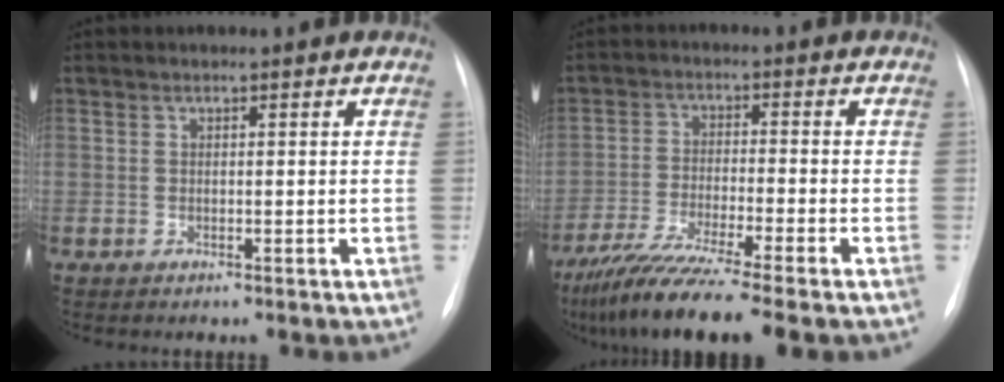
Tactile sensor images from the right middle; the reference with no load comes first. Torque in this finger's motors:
{"motor_torque": [1.12, -1.02, 0.29, 0.08]}